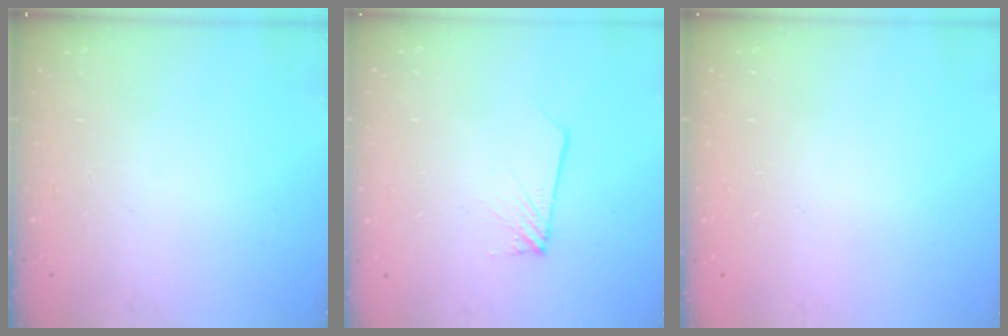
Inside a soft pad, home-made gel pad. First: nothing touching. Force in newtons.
{"total": 1.7, "press": 1.7, "slide": 0.1}
{"total": 0.0}